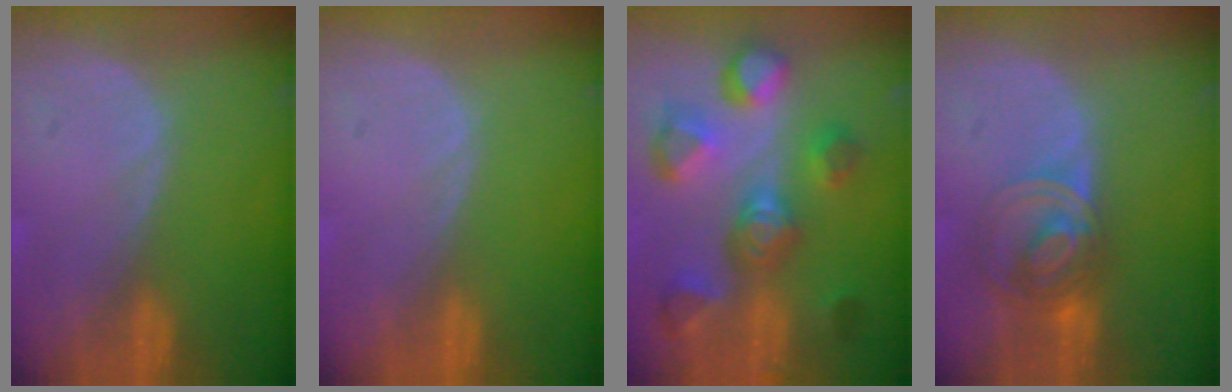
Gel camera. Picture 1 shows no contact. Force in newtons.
{"total": 0.0}
{"total": 10.7, "press": 10.0, "slide": 3.7}
{"total": 7.6, "press": 6.2, "slide": 4.3}